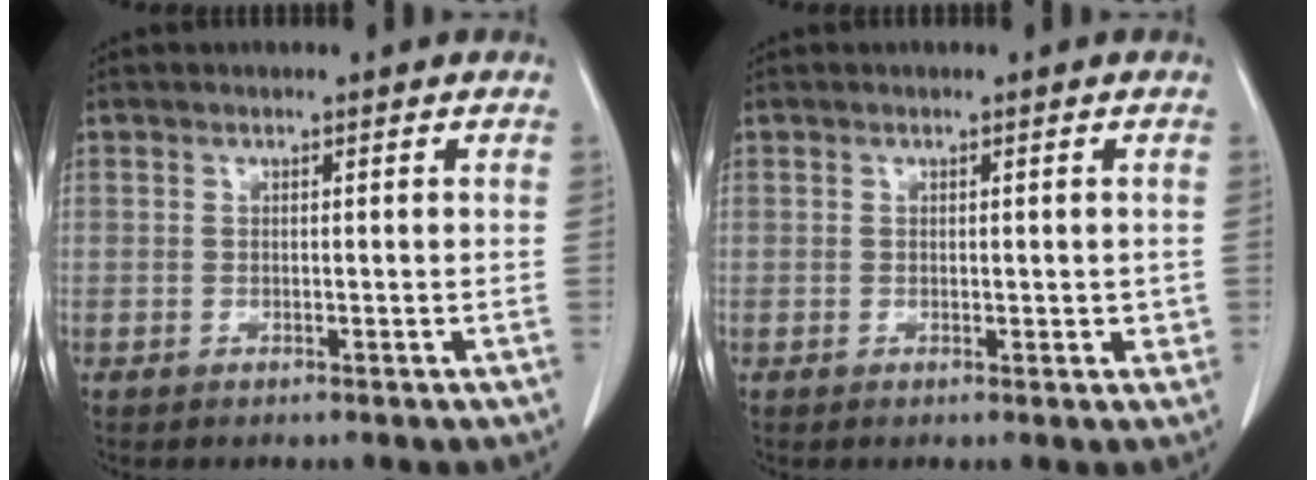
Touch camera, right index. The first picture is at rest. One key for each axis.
{"total": 1.7, "fx": 0.0, "fy": 1.0, "fz": 1.4, "tx": -0.014, "ty": -0.003, "tz": 0.002}